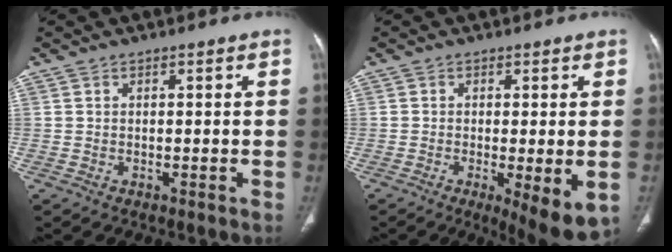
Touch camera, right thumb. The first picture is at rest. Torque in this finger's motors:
{"motor_torque": [-0.16, 0.37, -0.38, 0.01, 0.24]}